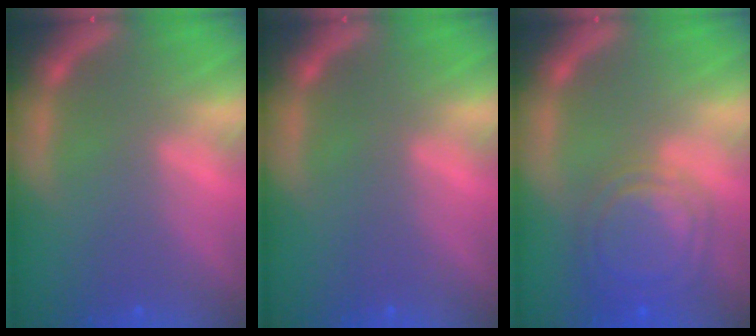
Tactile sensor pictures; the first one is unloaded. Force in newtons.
{"total": 0.0}
{"total": 7.6}